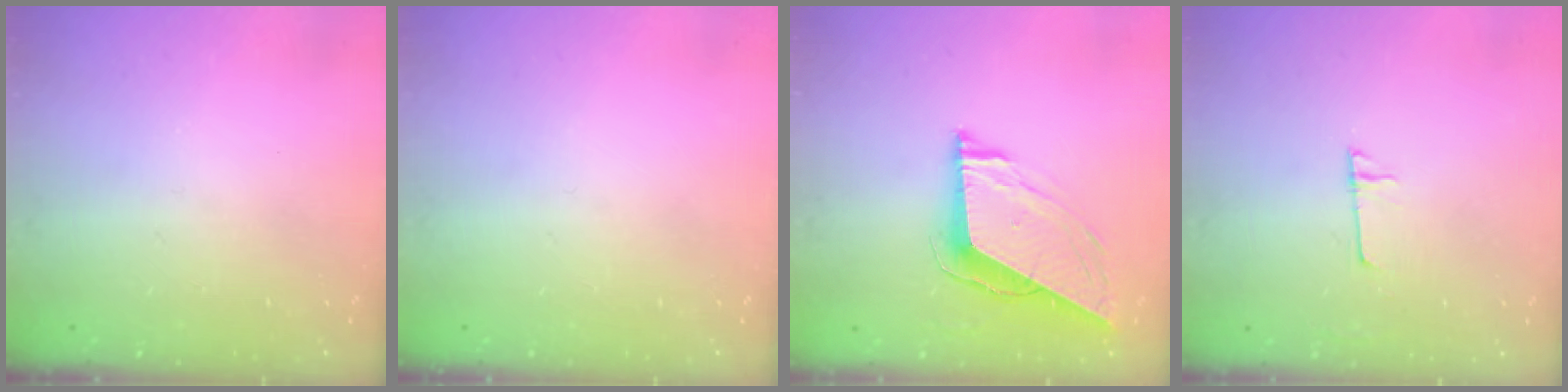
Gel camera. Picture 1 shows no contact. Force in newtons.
{"total": 0.0}
{"total": 8.9, "press": 8.9, "slide": 1.2}
{"total": 4.4, "press": 4.4, "slide": 0.5}